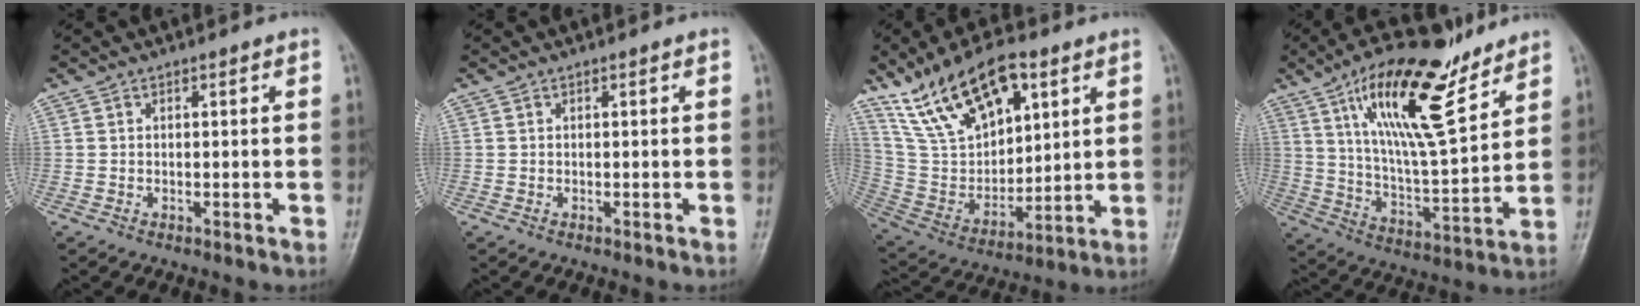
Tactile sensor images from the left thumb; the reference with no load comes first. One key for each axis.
{"total": 0.0}
{"total": 19.5, "fx": 10.7, "fy": 10.1, "fz": 12.7, "tx": -0.188, "ty": -0.038, "tz": 0.209}
{"total": 20.0, "fx": 11.9, "fy": 5.9, "fz": 14.9, "tx": -0.229, "ty": -0.056, "tz": 0.216}